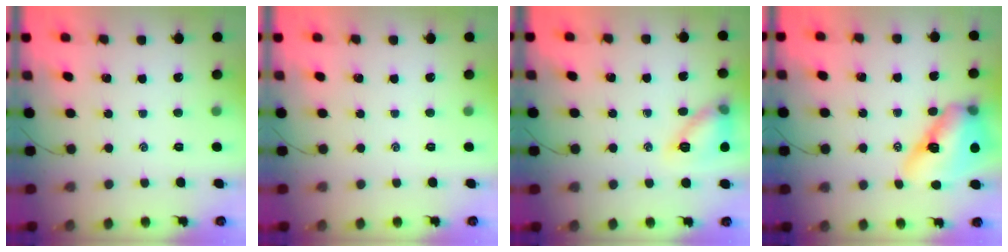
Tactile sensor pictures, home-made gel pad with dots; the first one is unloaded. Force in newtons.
{"total": 0.0}
{"total": 11.9, "press": 11.9, "slide": 0.6}
{"total": 14.5, "press": 13.8, "slide": 4.3}